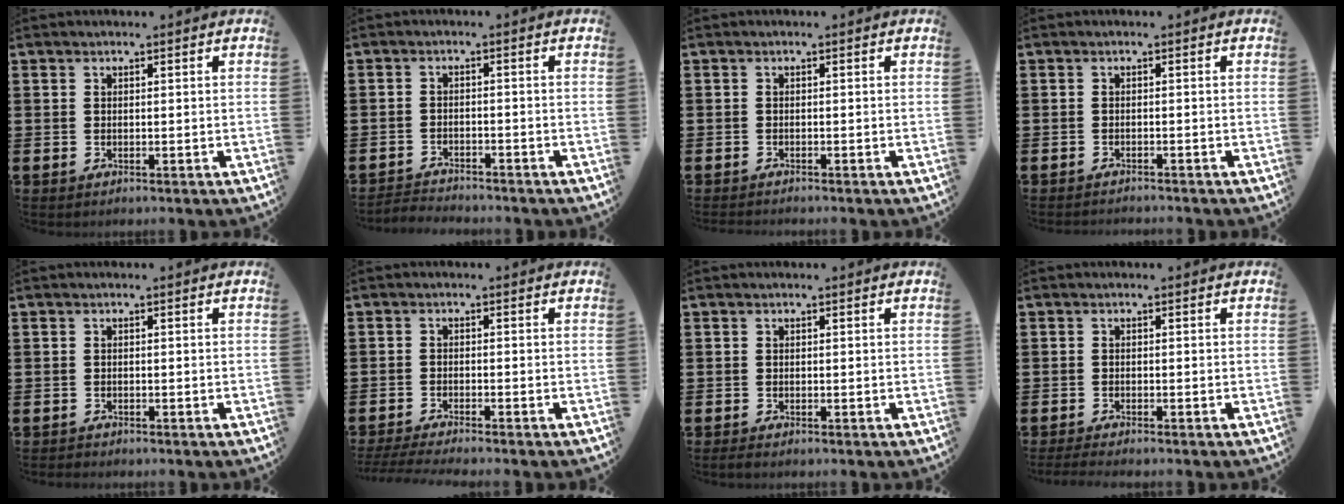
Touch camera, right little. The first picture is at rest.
{"total": 2.1, "force": [-2.1, 0.1, -0.2], "torque": [-0.003, 0.001, -0.047]}
{"total": 0.5, "force": [-0.5, -0.1, 0.0], "torque": [0.000, -0.003, -0.010]}
{"total": 0.7, "force": [-0.6, -0.1, -0.1], "torque": [0.001, -0.001, -0.014]}
{"total": 0.0}
{"total": 1.5, "force": [-1.2, -0.3, 0.8], "torque": [-0.010, 0.001, -0.022]}
{"total": 0.5, "force": [-0.4, 0.1, 0.3], "torque": [-0.006, -0.001, -0.008]}
{"total": 0.8, "force": [-0.4, -0.1, 0.6], "torque": [-0.009, -0.001, -0.007]}